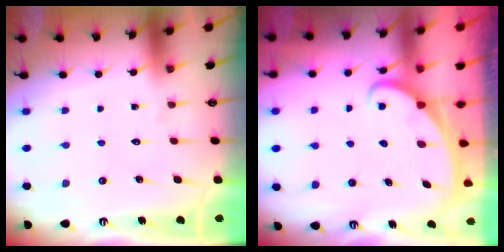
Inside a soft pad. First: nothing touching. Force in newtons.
{"total": 2.2, "press": 2.2, "slide": 0.2}